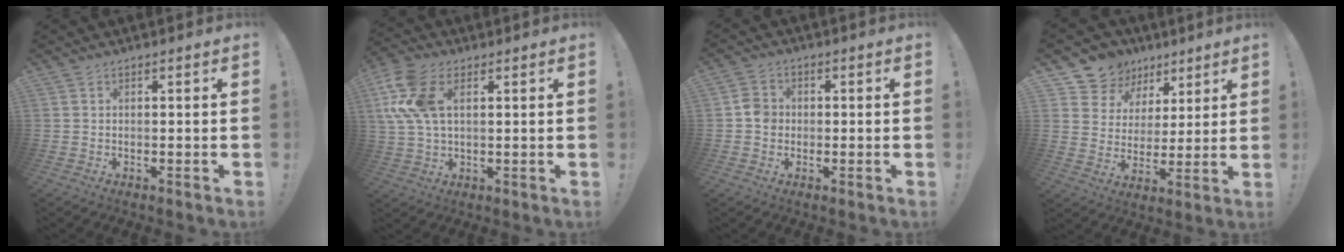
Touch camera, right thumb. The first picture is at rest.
{"total": 12.8, "force": [3.9, 7.6, 9.6], "torque": [-0.216, 0.003, 0.077]}
{"total": 5.0, "force": [-0.8, 4.4, 2.2], "torque": [-0.027, 0.014, -0.012]}
{"total": 11.1, "force": [6.8, 8.5, 1.9], "torque": [-0.034, -0.053, 0.140]}